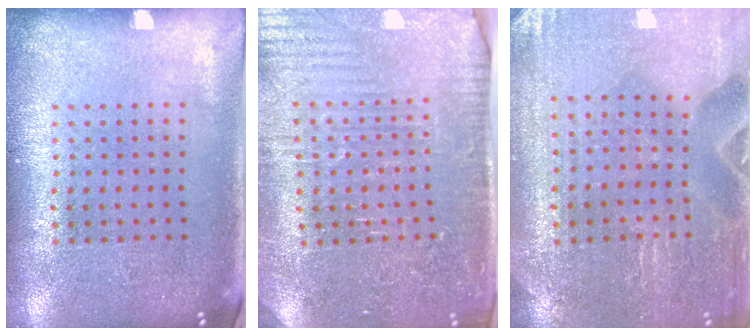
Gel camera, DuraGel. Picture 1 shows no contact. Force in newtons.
{"total": 3.5, "press": 3.5, "slide": 0.3}
{"total": 0.8, "press": 0.8, "slide": 0.2}